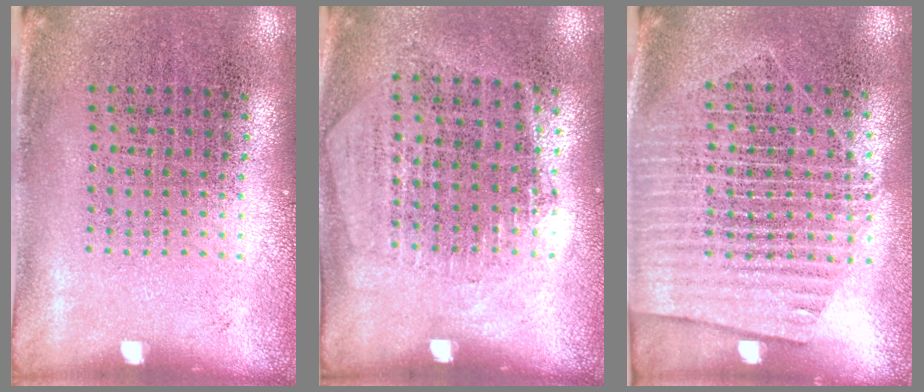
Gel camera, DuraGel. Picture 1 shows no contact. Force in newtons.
{"total": 1.3, "press": 1.1, "slide": 0.7}
{"total": 1.6, "press": 1.4, "slide": 0.8}